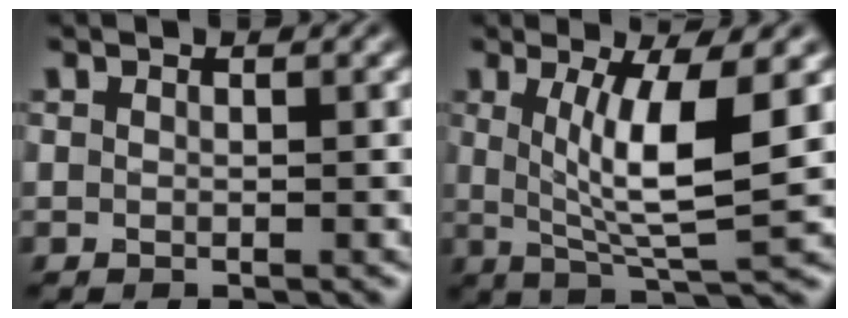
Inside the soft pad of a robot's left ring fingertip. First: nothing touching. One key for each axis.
{"total": 7.1, "fx": 1.2, "fy": 1.5, "fz": 6.8, "tx": -0.116, "ty": -0.010, "tz": 0.025}